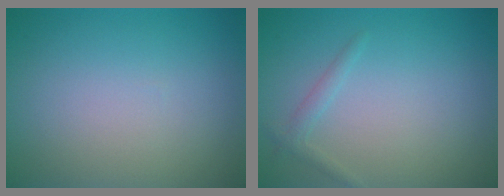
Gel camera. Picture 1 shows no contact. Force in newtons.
{"total": 1.1, "press": 1.1, "slide": 0.0}